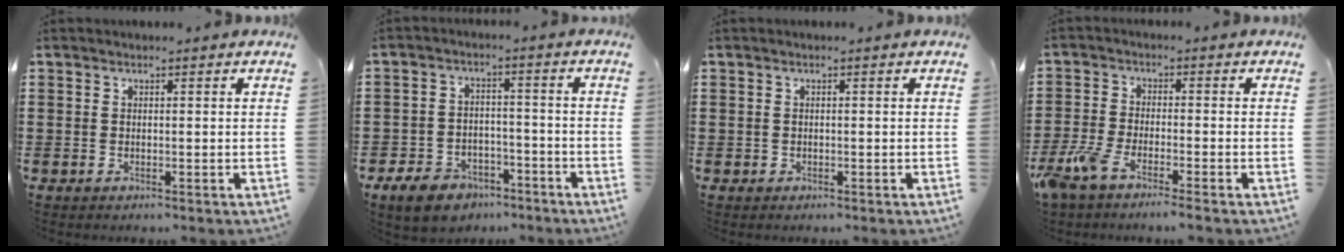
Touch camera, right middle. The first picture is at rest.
{"total": 6.0, "force": [-5.2, 2.4, 1.9], "torque": [-0.045, 0.014, -0.100]}
{"total": 0.0}
{"total": 4.9, "force": [-3.9, 0.6, 2.9], "torque": [-0.083, -0.016, -0.080]}